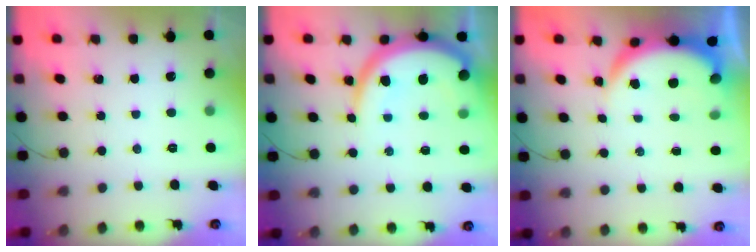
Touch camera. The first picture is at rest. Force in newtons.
{"total": 12.6, "press": 12.6, "slide": 1.3}
{"total": 5.6, "press": 5.6, "slide": 0.8}